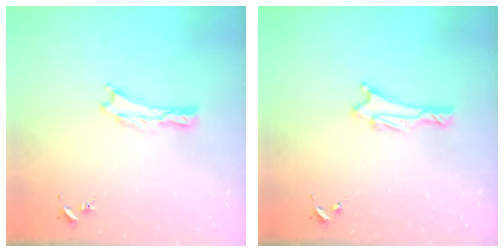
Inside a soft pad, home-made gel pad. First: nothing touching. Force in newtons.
{"total": 1.3, "press": 1.3, "slide": 0.1}